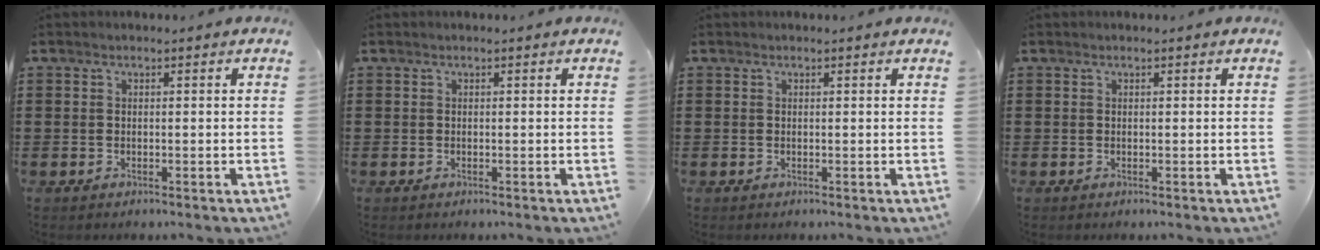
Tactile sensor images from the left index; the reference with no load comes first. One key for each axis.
{"total": 0.0}
{"total": 0.0}
{"total": 0.0}